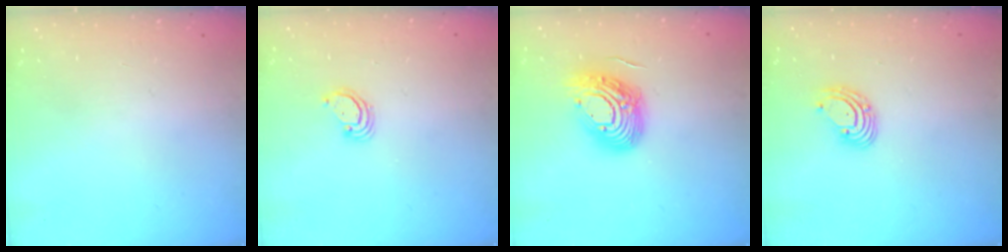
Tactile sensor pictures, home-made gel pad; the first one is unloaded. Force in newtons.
{"total": 3.1, "press": 3.1, "slide": 0.3}
{"total": 16.1, "press": 16.0, "slide": 1.1}
{"total": 4.8, "press": 4.7, "slide": 0.5}